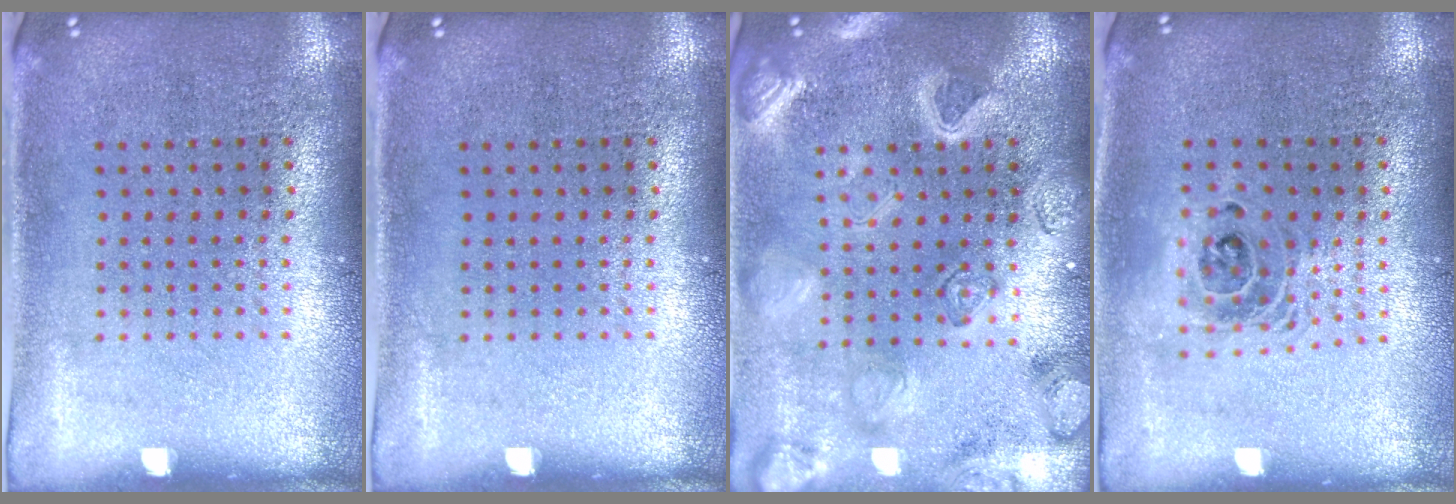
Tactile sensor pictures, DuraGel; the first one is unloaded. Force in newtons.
{"total": 0.0}
{"total": 3.4, "press": 3.1, "slide": 1.3}
{"total": 1.6, "press": 1.3, "slide": 0.9}